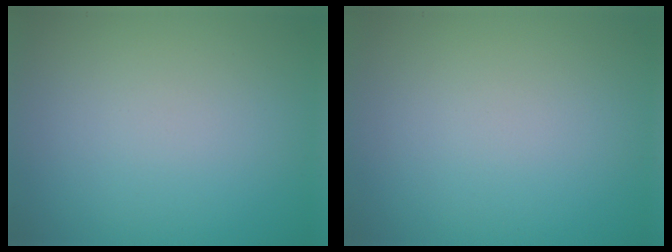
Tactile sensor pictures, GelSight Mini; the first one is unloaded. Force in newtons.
{"total": 0.0}